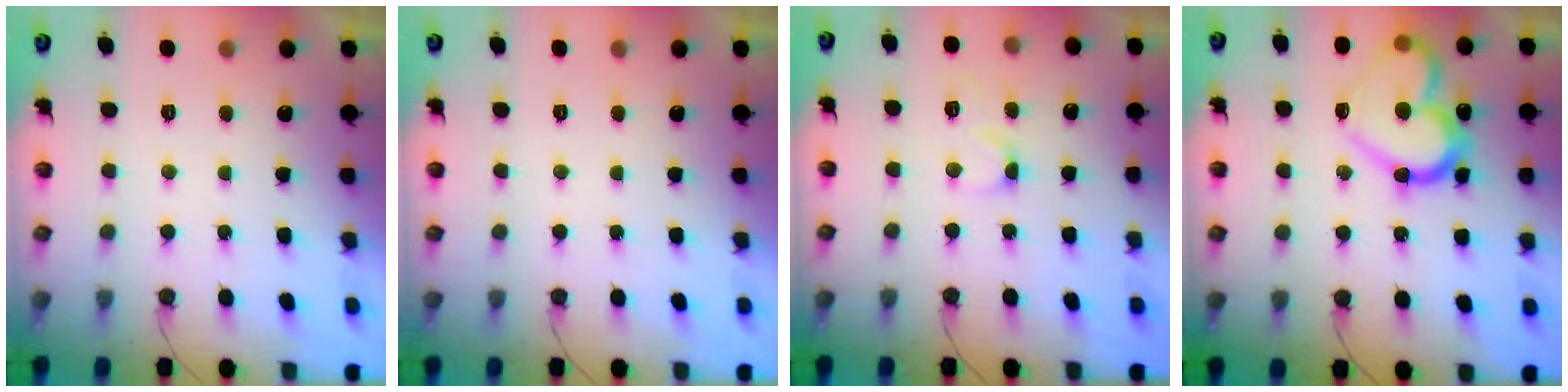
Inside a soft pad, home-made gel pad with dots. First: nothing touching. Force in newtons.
{"total": 0.0}
{"total": 4.3, "press": 4.2, "slide": 0.5}
{"total": 19.8, "press": 19.7, "slide": 2.0}